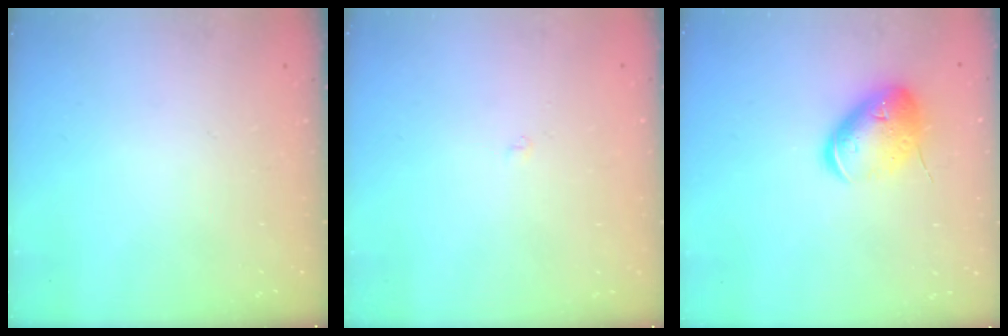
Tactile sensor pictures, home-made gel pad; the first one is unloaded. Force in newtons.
{"total": 1.7, "press": 1.7, "slide": 0.3}
{"total": 14.5, "press": 14.3, "slide": 2.2}